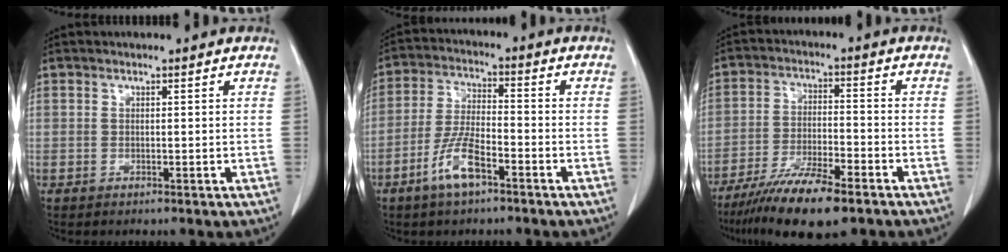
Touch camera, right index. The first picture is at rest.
{"total": 7.6, "force": [-4.4, 1.9, 6.0], "torque": [-0.125, -0.002, -0.085]}
{"total": 11.9, "force": [-8.6, 2.0, 8.0], "torque": [-0.139, -0.024, -0.149]}